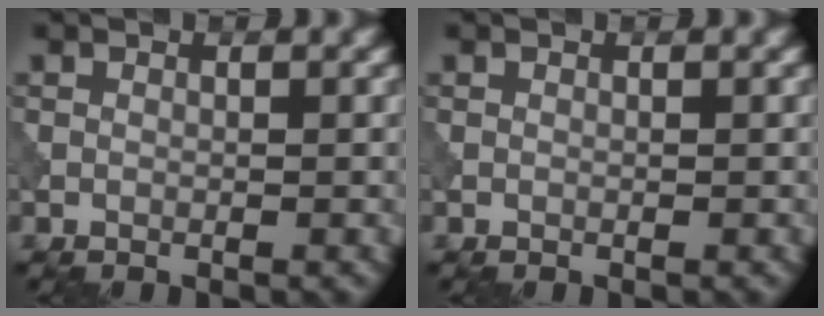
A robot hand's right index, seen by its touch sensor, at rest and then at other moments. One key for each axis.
{"total": 0.0}